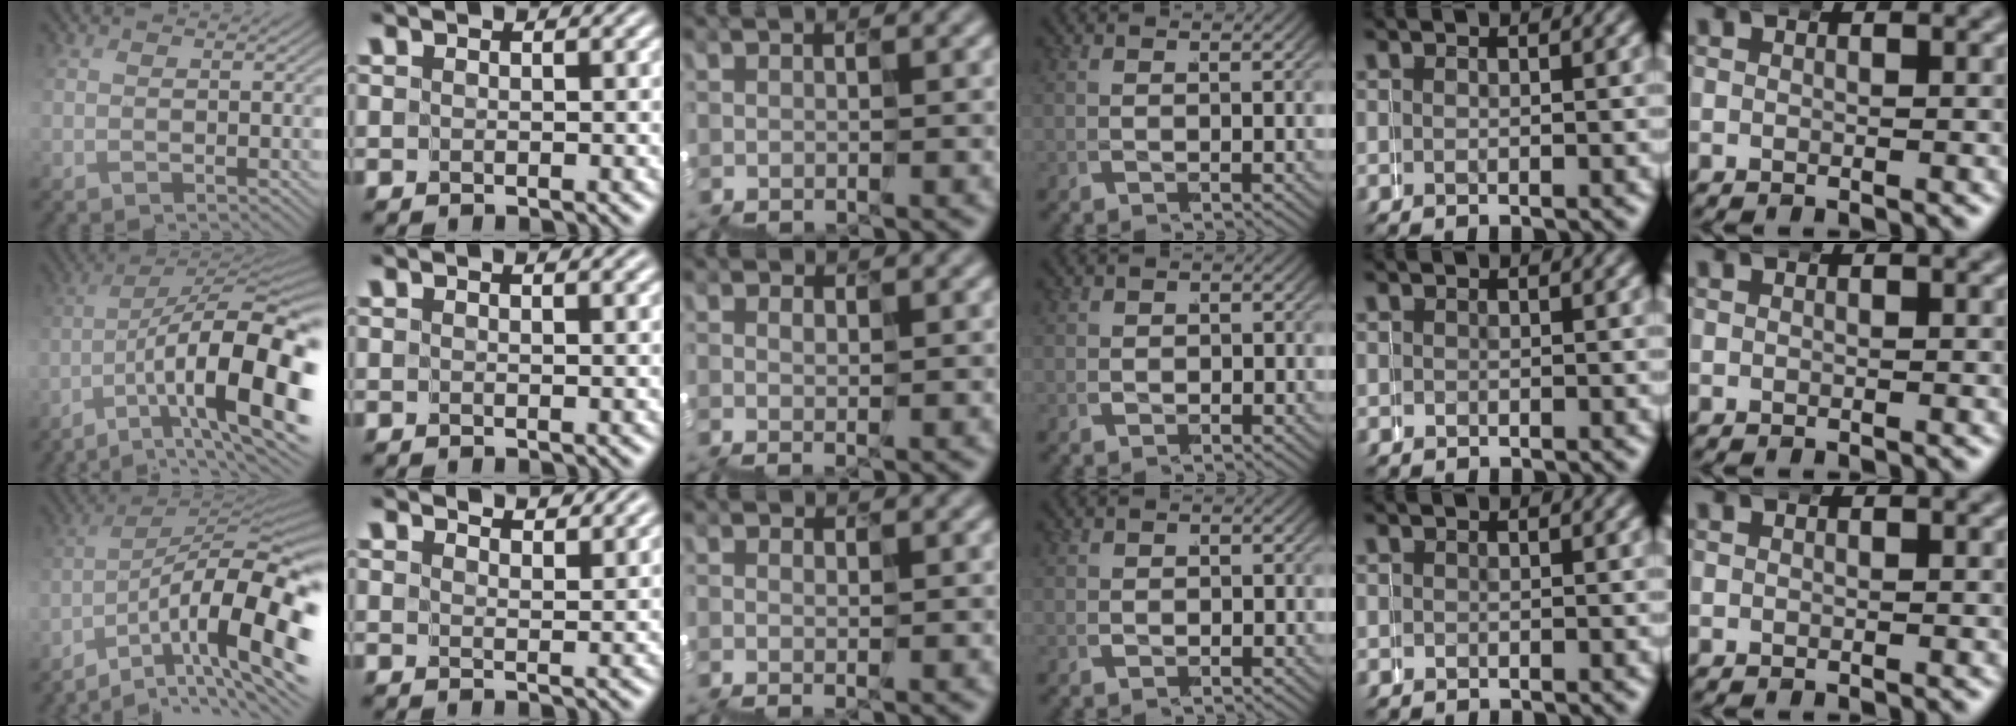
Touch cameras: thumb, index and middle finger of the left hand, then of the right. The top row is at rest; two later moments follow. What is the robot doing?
{"motion": "wrap", "object": "duck tape"}